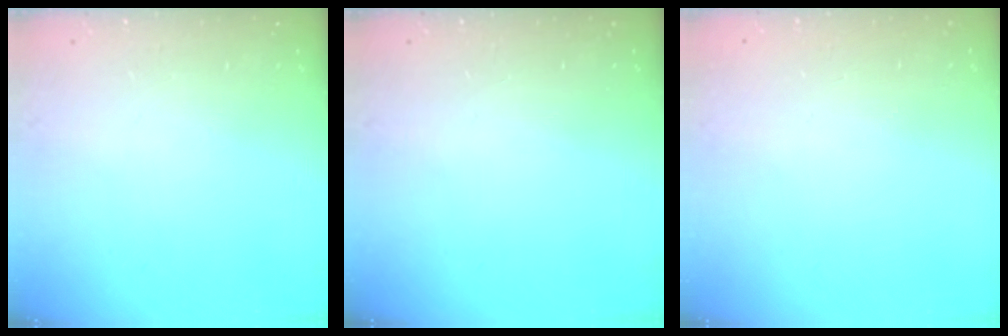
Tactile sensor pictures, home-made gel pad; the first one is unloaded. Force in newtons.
{"total": 0.0}
{"total": 0.0}